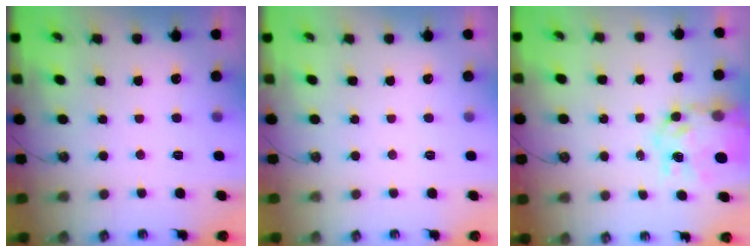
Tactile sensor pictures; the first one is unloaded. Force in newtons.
{"total": 0.0}
{"total": 11.8, "press": 11.7, "slide": 1.0}